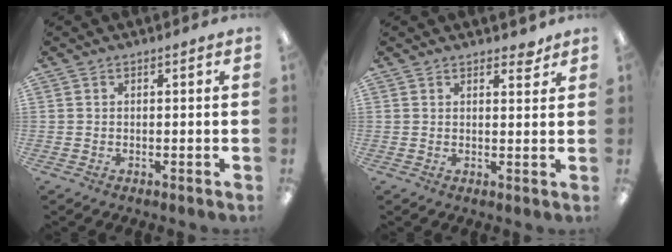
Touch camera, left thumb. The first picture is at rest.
{"total": 2.8, "force": [2.3, 1.1, 1.1], "torque": [0.000, -0.013, 0.037]}